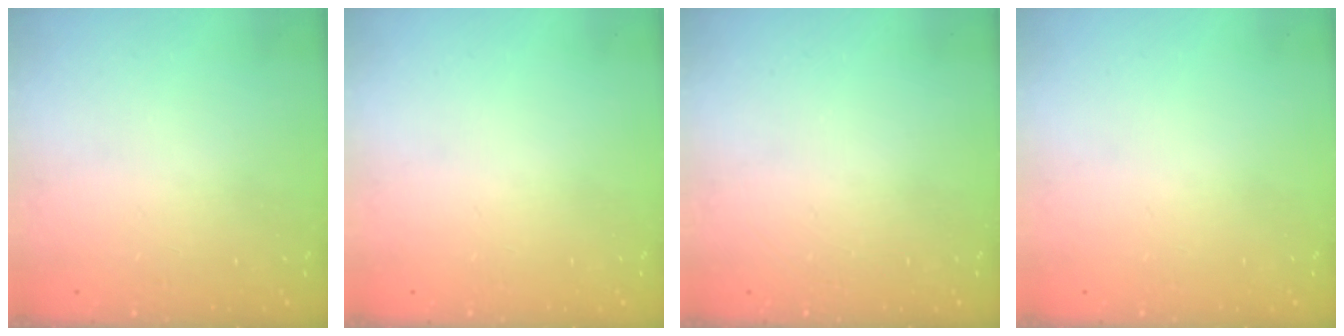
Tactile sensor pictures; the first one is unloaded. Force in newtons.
{"total": 0.0}
{"total": 0.0}
{"total": 0.0}